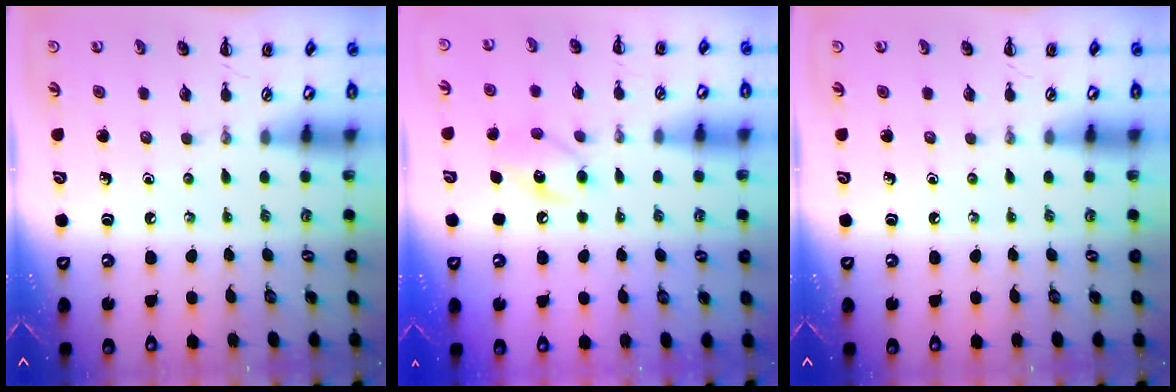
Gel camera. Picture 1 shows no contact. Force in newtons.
{"total": 9.4, "press": 9.3, "slide": 1.1}
{"total": 0.0}